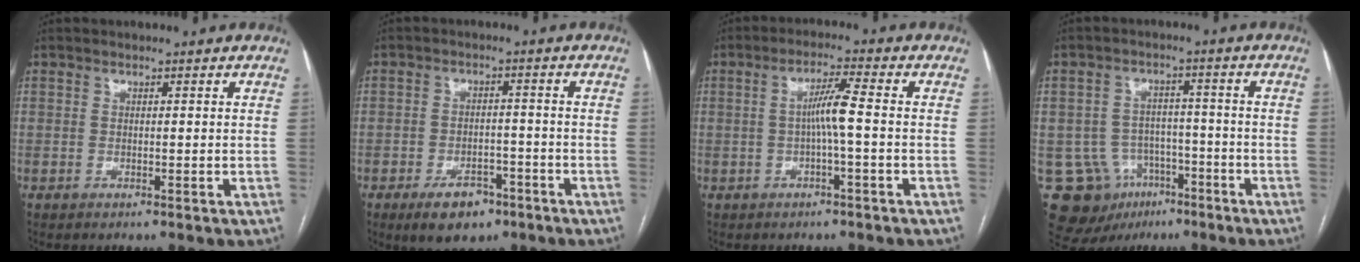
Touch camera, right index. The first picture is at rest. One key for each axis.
{"total": 6.8, "fx": -4.2, "fy": 3.7, "fz": 3.9, "tx": -0.063, "ty": 0.003, "tz": -0.061}
{"total": 4.6, "fx": -0.5, "fy": -0.3, "fz": 4.6, "tx": -0.085, "ty": 0.011, "tz": -0.008}
{"total": 11.1, "fx": -5.4, "fy": 9.1, "fz": 3.3, "tx": -0.057, "ty": 0.026, "tz": -0.072}